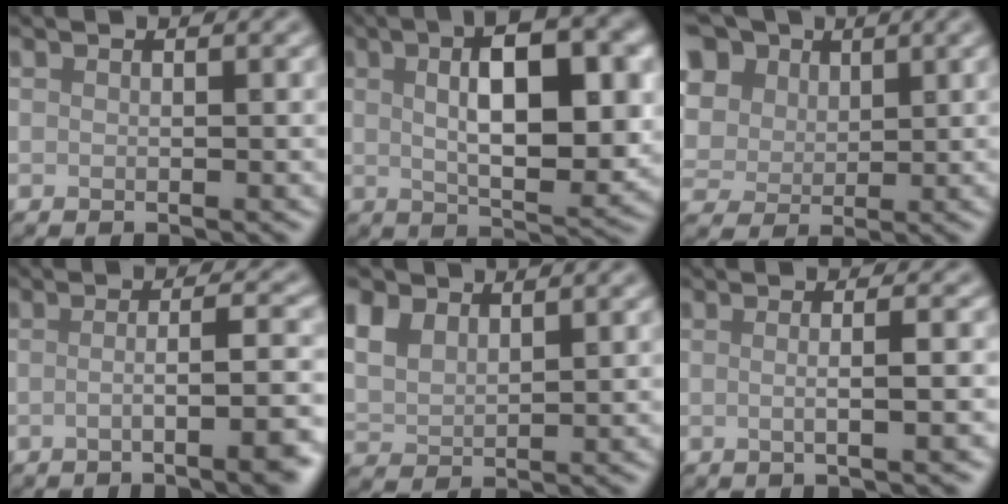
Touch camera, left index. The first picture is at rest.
{"total": 9.8, "force": [1.8, 3.7, 8.8], "torque": [-0.128, 0.002, 0.030]}
{"total": 11.7, "force": [5.2, 8.8, 5.8], "torque": [-0.140, 0.038, 0.084]}
{"total": 7.5, "force": [-2.3, 2.1, 6.8], "torque": [-0.065, 0.000, -0.034]}
{"total": 5.6, "force": [3.5, 3.3, 2.9], "torque": [-0.084, 0.013, 0.062]}
{"total": 3.9, "force": [0.0, 1.5, 3.7], "torque": [-0.027, 0.001, -0.018]}